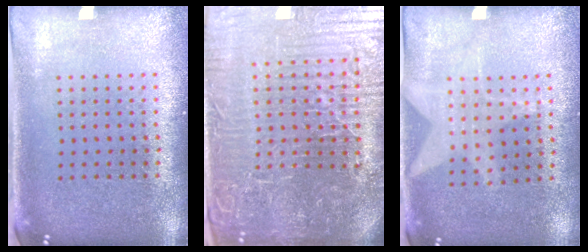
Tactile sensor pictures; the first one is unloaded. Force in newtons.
{"total": 7.2, "press": 6.4, "slide": 3.3}
{"total": 1.3, "press": 0.9, "slide": 0.9}